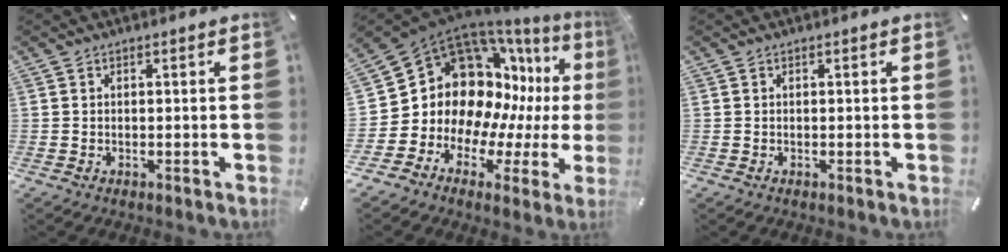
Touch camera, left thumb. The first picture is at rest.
{"total": 16.1, "force": [4.8, 13.4, 7.7], "torque": [-0.142, -0.083, 0.112]}
{"total": 0.0}